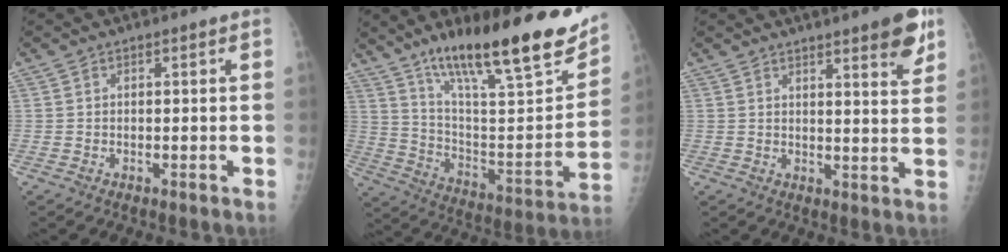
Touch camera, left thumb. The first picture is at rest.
{"total": 27.7, "force": [18.4, 5.9, 19.8], "torque": [-0.281, -0.067, 0.304]}
{"total": 8.0, "force": [4.9, 1.4, 6.2], "torque": [-0.068, -0.026, 0.063]}